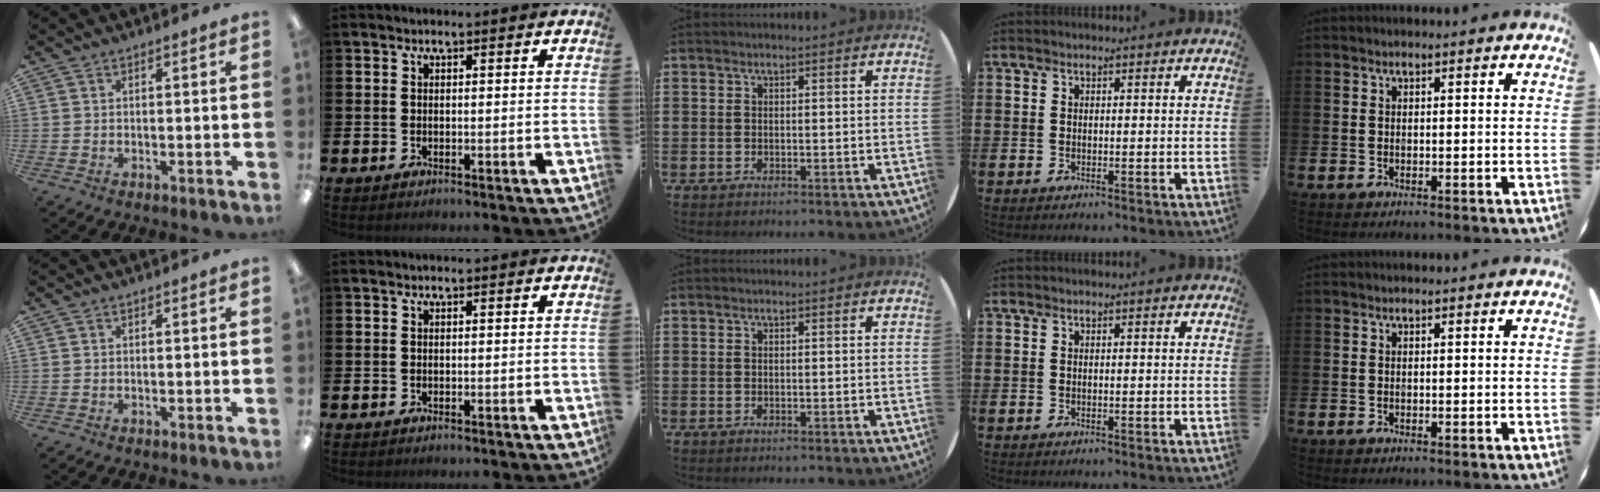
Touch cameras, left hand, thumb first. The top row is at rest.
{}